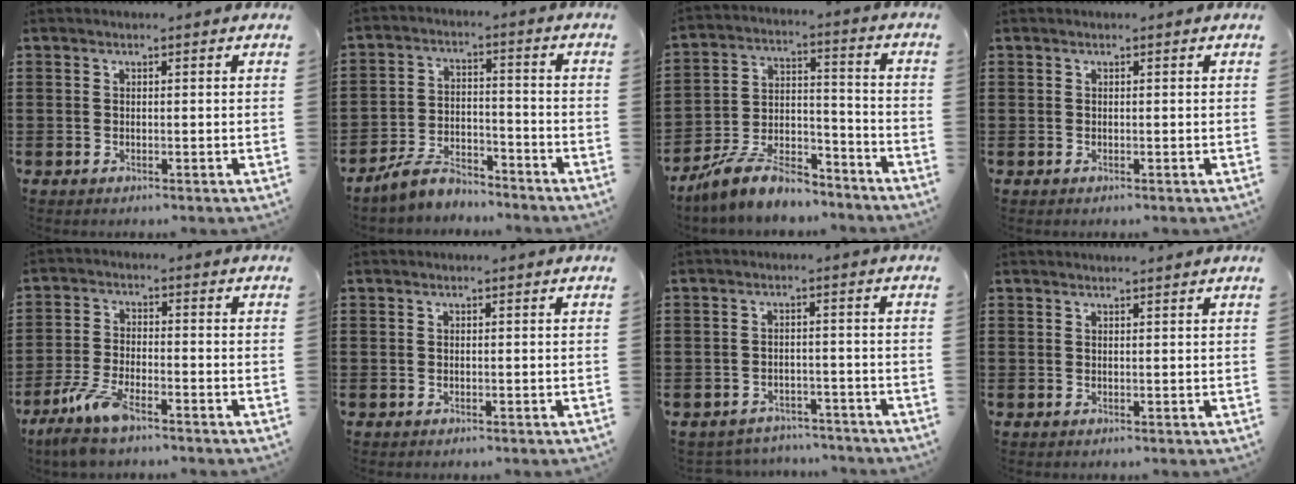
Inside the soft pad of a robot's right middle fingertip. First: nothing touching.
{"total": 6.3, "force": [-5.8, 1.8, 1.6], "torque": [-0.038, 0.011, -0.115]}
{"total": 9.5, "force": [-8.2, 2.9, 3.7], "torque": [-0.073, 0.027, -0.159]}
{"total": 0.0}
{"total": 6.9, "force": [-5.1, 1.7, 4.4], "torque": [-0.110, -0.014, -0.101]}
{"total": 0.0}
{"total": 2.9, "force": [-2.9, 0.5, -0.2], "torque": [-0.005, 0.000, -0.064]}
{"total": 0.9, "force": [0.9, -0.2, 0.1], "torque": [-0.002, -0.003, 0.018]}